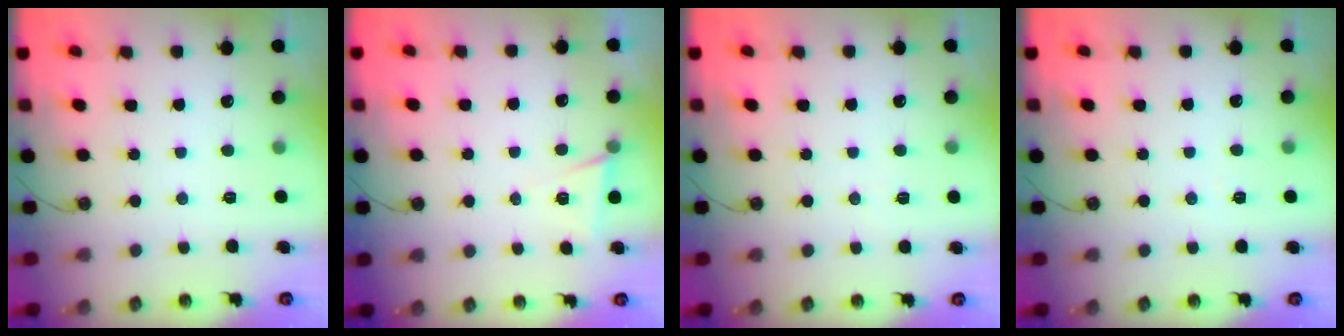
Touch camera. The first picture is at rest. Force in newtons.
{"total": 5.5, "press": 3.2, "slide": 4.4}
{"total": 2.5, "press": 2.2, "slide": 1.1}
{"total": 3.1, "press": 2.9, "slide": 1.1}